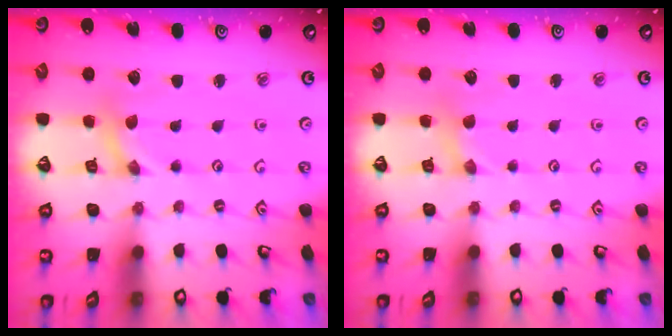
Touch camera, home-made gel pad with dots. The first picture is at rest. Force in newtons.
{"total": 2.9, "press": 2.9, "slide": 0.4}